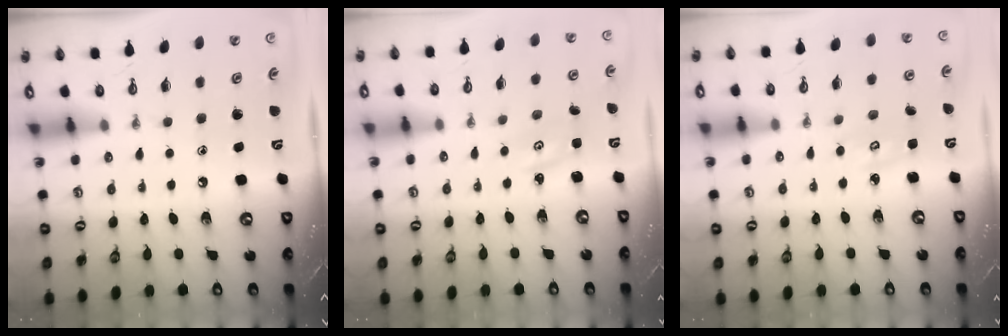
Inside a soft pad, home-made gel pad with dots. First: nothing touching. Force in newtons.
{"total": 2.0, "press": 2.0, "slide": 0.3}
{"total": 2.6, "press": 2.6, "slide": 0.1}